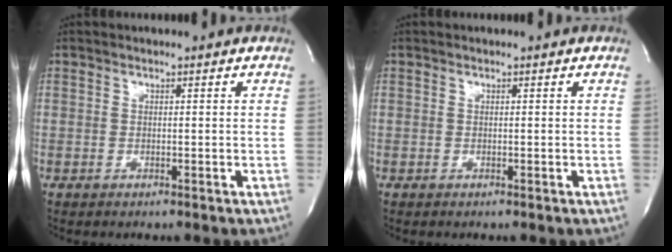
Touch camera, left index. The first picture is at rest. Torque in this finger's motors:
{"motor_torque": [0.00, 0.00, -0.03, 0.00]}